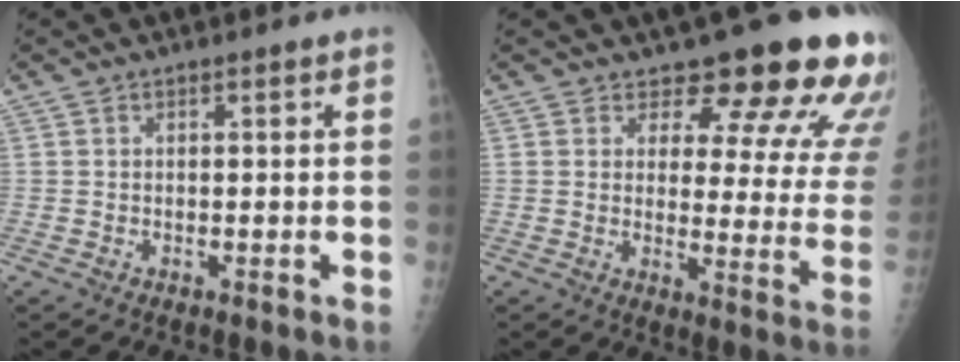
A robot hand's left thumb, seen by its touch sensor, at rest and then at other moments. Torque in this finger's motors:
{"motor_torque": [0.44, 0.56, 0.04, -0.33, 0.08]}